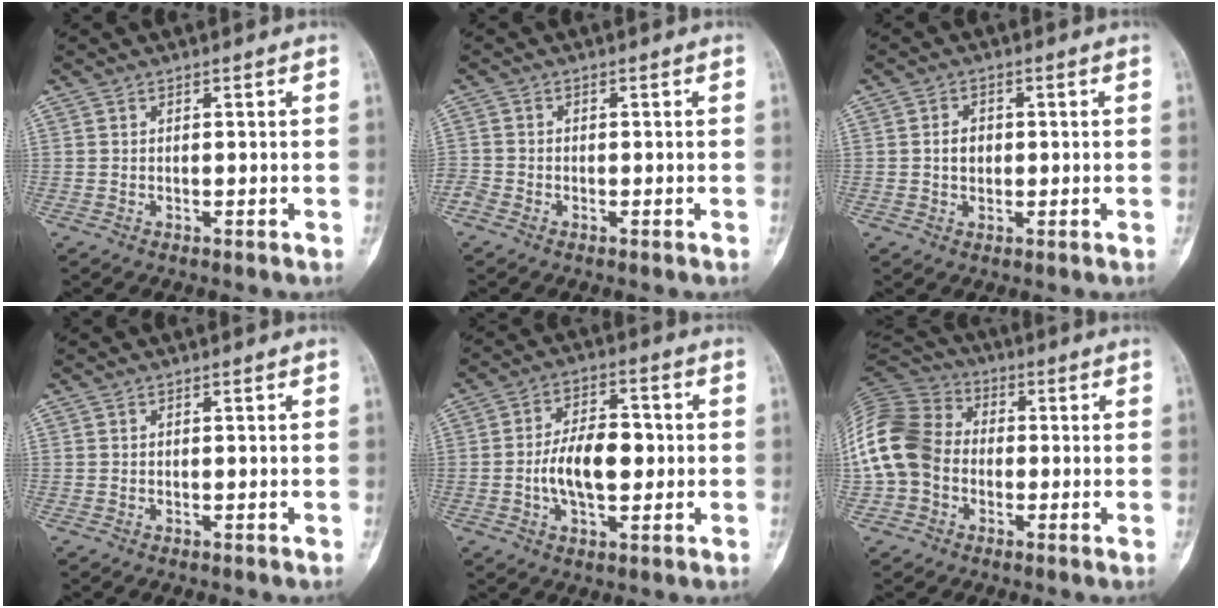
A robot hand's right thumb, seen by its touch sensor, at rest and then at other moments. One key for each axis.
{"total": 2.1, "fx": -1.3, "fy": 1.5, "fz": 0.8, "tx": -0.017, "ty": 0.004, "tz": -0.031}
{"total": 3.1, "fx": 0.1, "fy": 2.4, "fz": 1.9, "tx": -0.019, "ty": 0.006, "tz": 0.001}
{"total": 0.0}
{"total": 10.6, "fx": -0.8, "fy": 5.8, "fz": 8.8, "tx": -0.141, "ty": 0.016, "tz": -0.016}
{"total": 15.7, "fx": -1.6, "fy": 12.8, "fz": 9.0, "tx": -0.186, "ty": 0.037, "tz": -0.040}